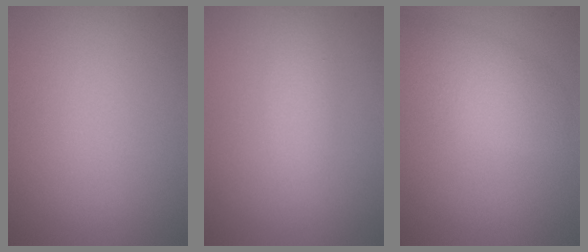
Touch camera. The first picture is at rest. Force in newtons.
{"total": 1.8, "press": 1.8, "slide": 0.1}
{"total": 3.9, "press": 3.9, "slide": 0.2}